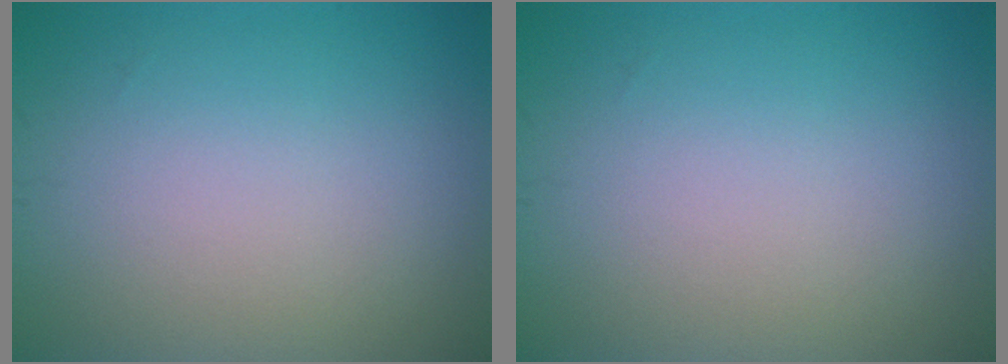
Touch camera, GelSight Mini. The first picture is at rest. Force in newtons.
{"total": 0.0}